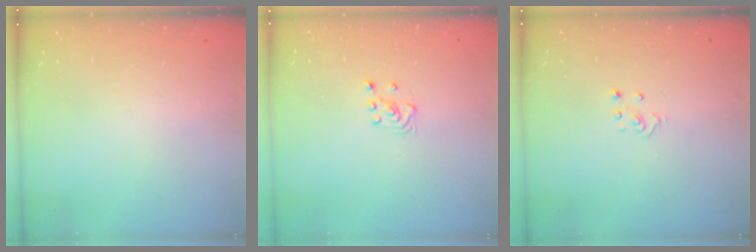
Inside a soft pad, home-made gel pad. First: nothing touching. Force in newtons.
{"total": 3.0, "press": 2.9, "slide": 0.9}
{"total": 2.8, "press": 2.8, "slide": 0.3}